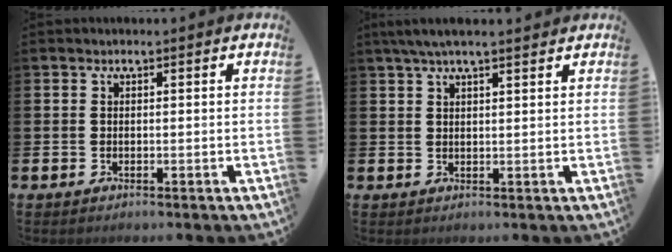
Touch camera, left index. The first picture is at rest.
{"total": 3.7, "force": [3.0, 0.5, 2.2], "torque": [-0.044, 0.000, 0.054]}